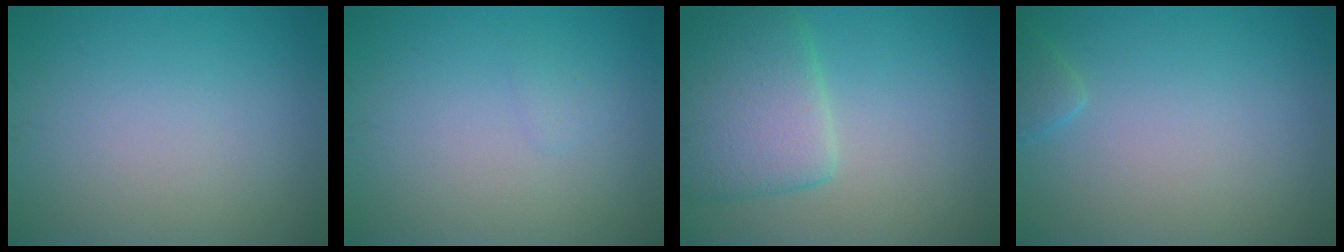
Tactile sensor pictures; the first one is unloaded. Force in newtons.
{"total": 0.5, "press": 0.5, "slide": 0.0}
{"total": 6.1, "press": 6.1, "slide": 0.4}
{"total": 1.1, "press": 1.1, "slide": 0.1}